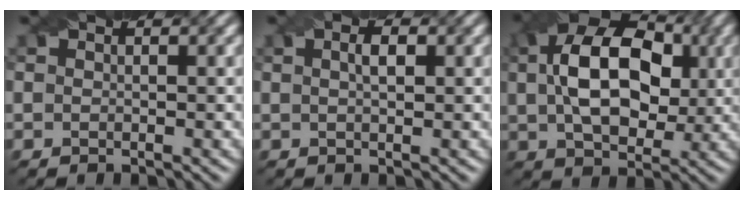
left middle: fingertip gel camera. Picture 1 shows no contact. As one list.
[{"total": 1.6, "force": [0.4, 0.5, 1.4], "torque": [-0.023, 0.002, 0.008]}, {"total": 11.7, "force": [1.8, 7.3, 9.0], "torque": [-0.160, 0.012, 0.030]}]